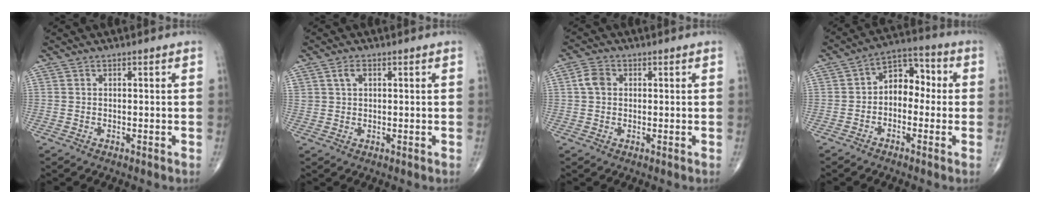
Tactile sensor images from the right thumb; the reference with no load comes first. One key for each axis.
{"total": 2.1, "fx": 0.9, "fy": 1.3, "fz": 1.4, "tx": -0.024, "ty": 0.003, "tz": 0.019}
{"total": 3.4, "fx": 0.5, "fy": 2.7, "fz": 2.1, "tx": -0.039, "ty": 0.008, "tz": 0.005}
{"total": 8.1, "fx": -0.5, "fy": 5.7, "fz": 5.7, "tx": -0.054, "ty": 0.039, "tz": -0.027}